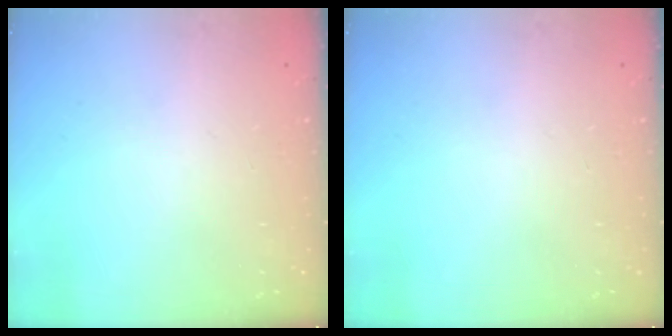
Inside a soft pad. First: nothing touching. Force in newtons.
{"total": 0.0}